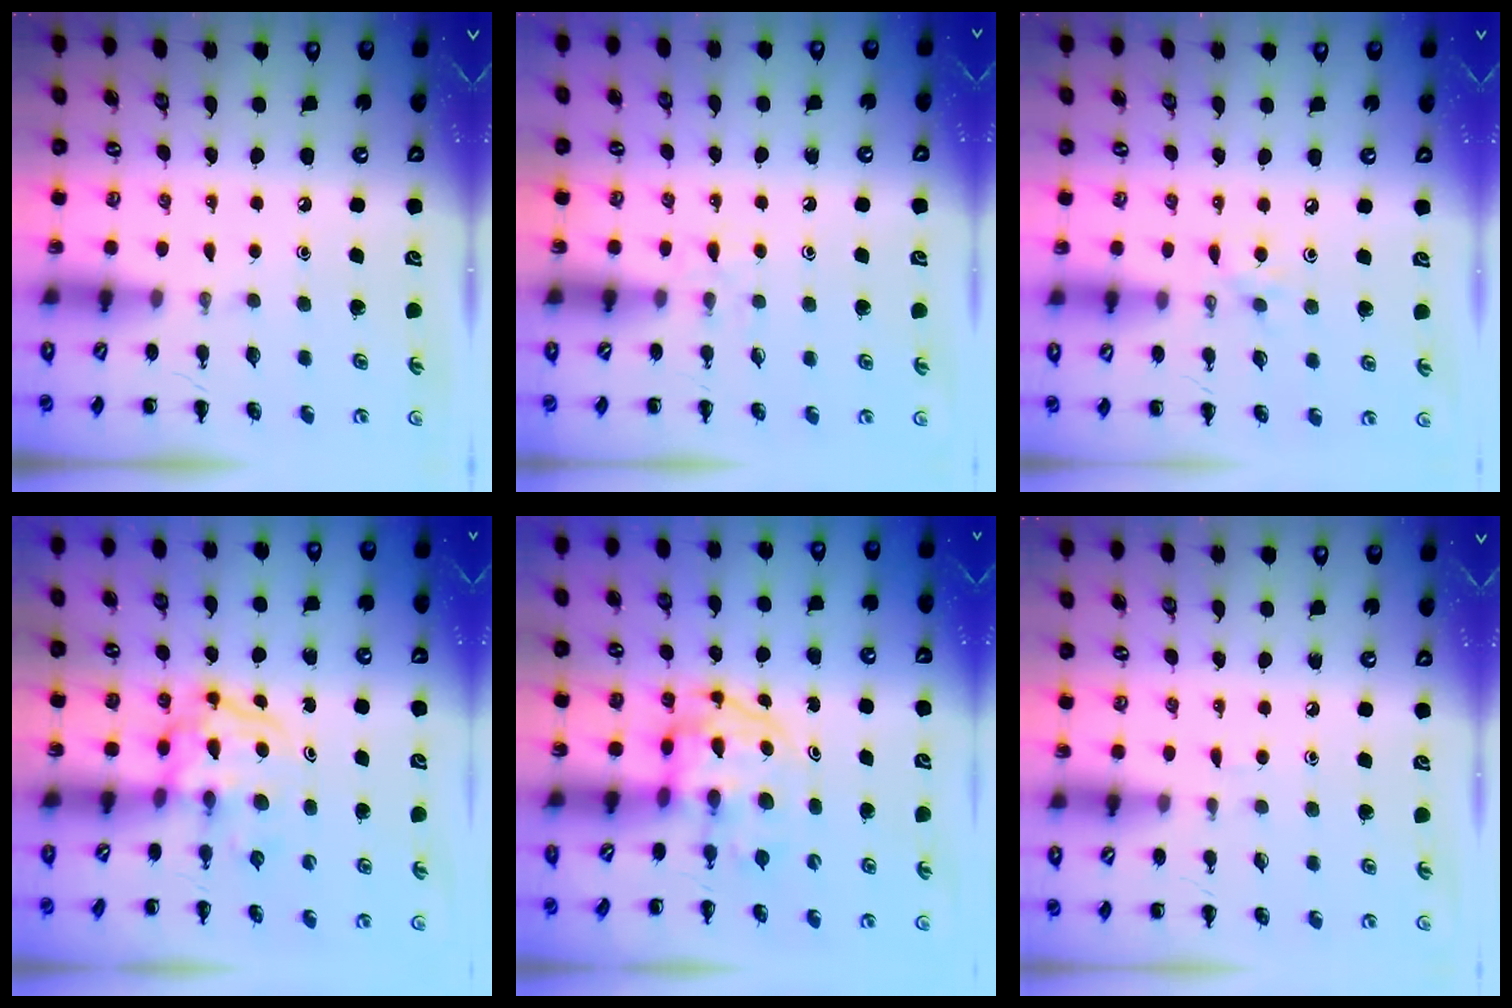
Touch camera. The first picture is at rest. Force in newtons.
{"total": 4.5, "press": 4.1, "slide": 1.8}
{"total": 3.8, "press": 3.6, "slide": 1.4}
{"total": 3.8, "press": 3.7, "slide": 0.4}
{"total": 3.3, "press": 3.3, "slide": 0.5}
{"total": 3.2, "press": 3.0, "slide": 1.1}